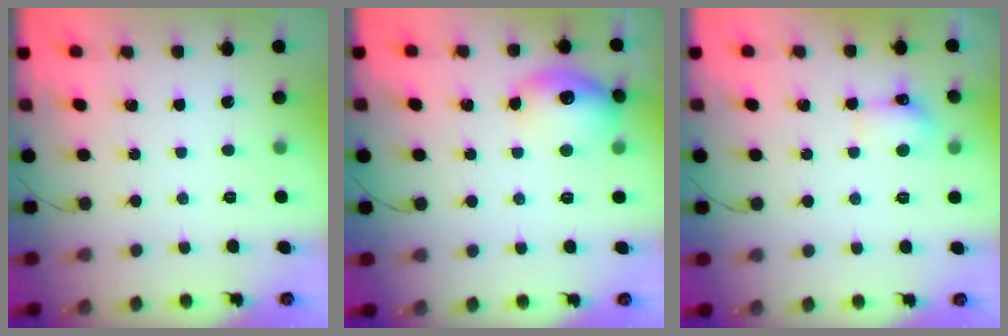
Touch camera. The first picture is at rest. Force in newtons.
{"total": 14.4, "press": 14.4, "slide": 1.1}
{"total": 5.5, "press": 5.5, "slide": 0.9}